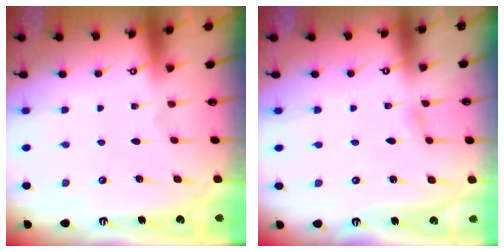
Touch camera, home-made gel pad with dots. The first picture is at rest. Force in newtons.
{"total": 1.3, "press": 1.3, "slide": 0.1}